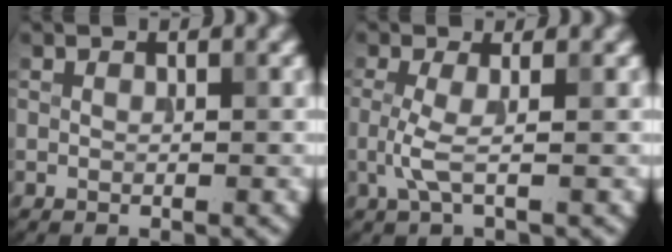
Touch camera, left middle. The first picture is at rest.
{"total": 2.0, "force": [-0.3, 0.3, 2.0], "torque": [-0.049, -0.003, -0.009]}